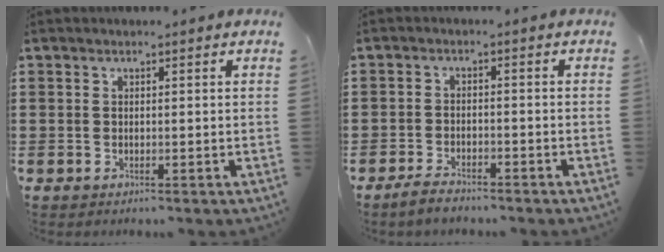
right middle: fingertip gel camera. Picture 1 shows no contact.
{"total": 2.6, "force": [-2.4, 0.5, 0.7], "torque": [-0.023, 0.002, -0.051]}